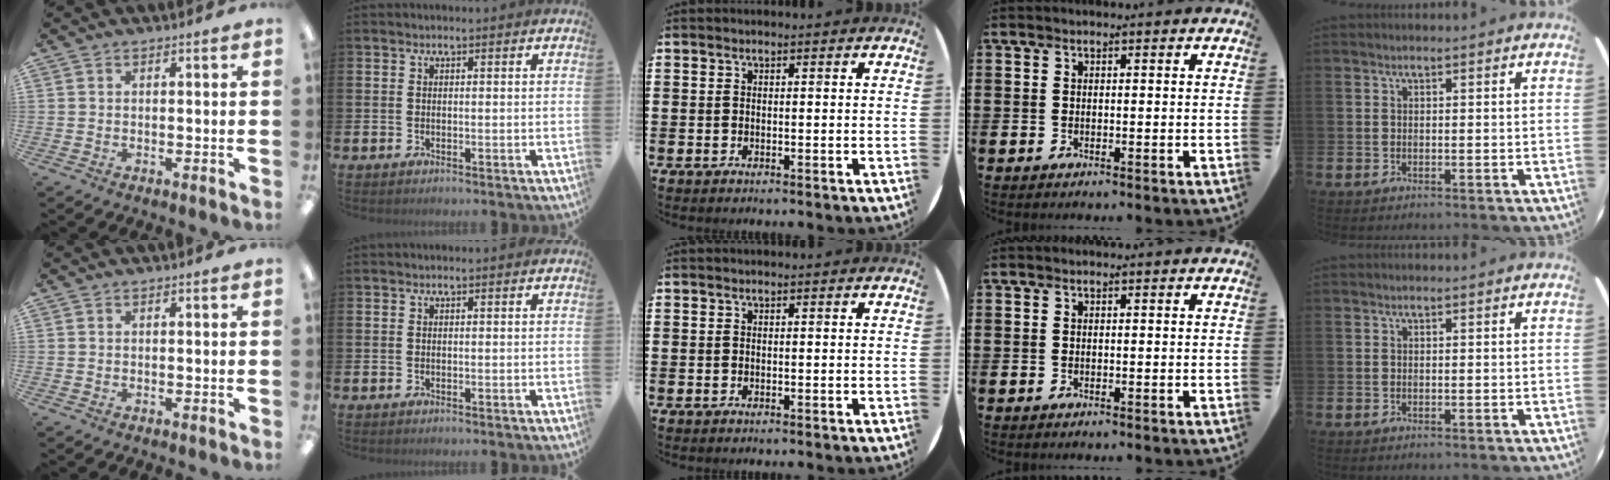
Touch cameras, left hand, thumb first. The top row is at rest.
{}